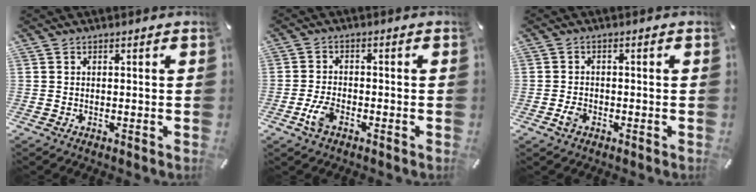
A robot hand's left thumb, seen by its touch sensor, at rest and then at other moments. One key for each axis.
{"total": 4.9, "fx": -2.3, "fy": 2.5, "fz": 3.6, "tx": -0.090, "ty": 0.000, "tz": -0.049}
{"total": 2.3, "fx": -1.0, "fy": 1.7, "fz": 1.3, "tx": -0.030, "ty": 0.002, "tz": -0.020}